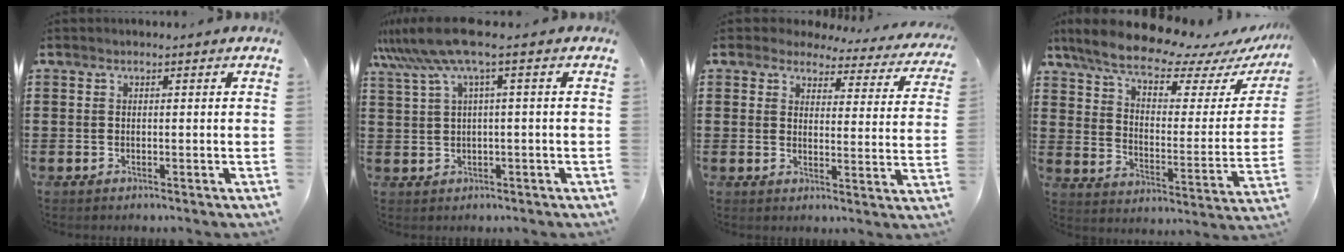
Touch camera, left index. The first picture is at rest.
{"total": 6.4, "force": [2.4, -0.1, 6.0], "torque": [-0.143, -0.016, 0.036]}
{"total": 3.8, "force": [3.5, 1.2, 0.9], "torque": [-0.040, -0.016, 0.059]}
{"total": 10.7, "force": [8.9, 2.4, 5.3], "torque": [-0.125, -0.050, 0.153]}